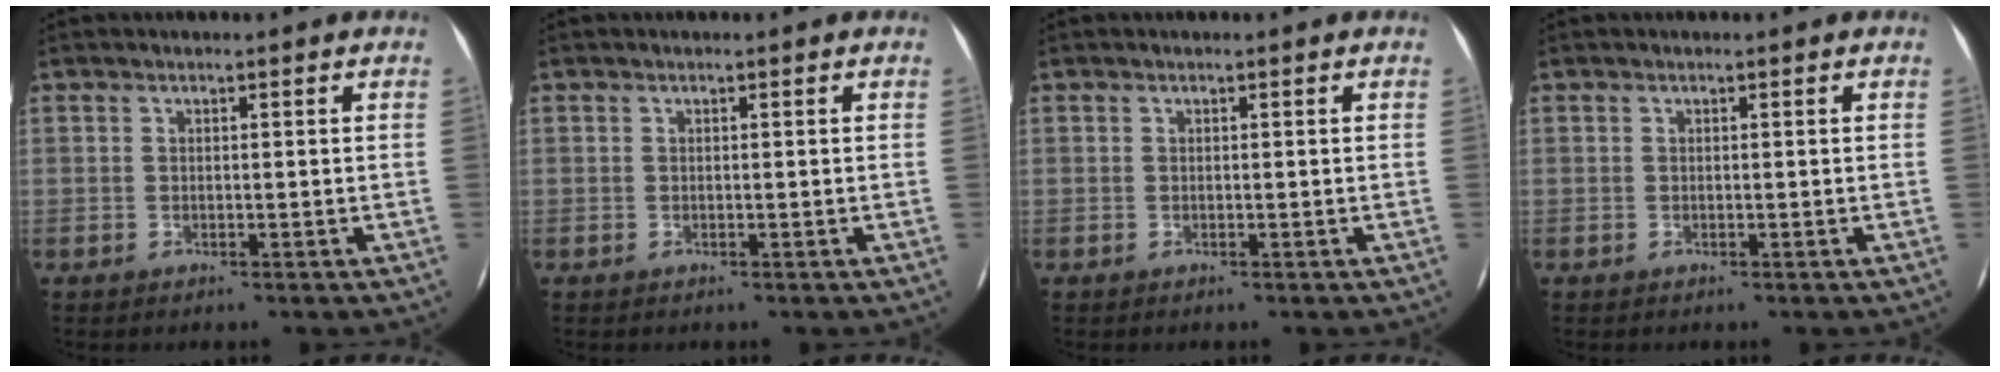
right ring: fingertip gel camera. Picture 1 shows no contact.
{"total": 0.0}
{"total": 0.0}
{"total": 0.0}